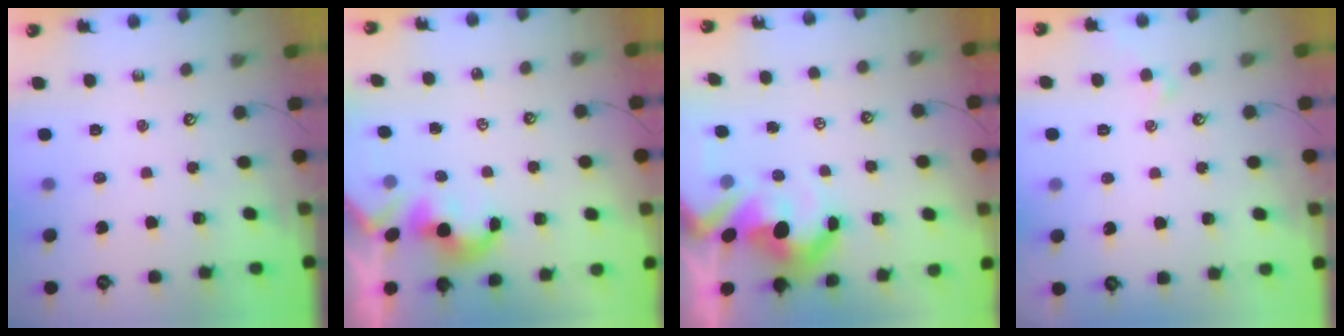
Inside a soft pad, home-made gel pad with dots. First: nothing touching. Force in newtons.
{"total": 2.0, "press": 2.0, "slide": 0.3}
{"total": 12.6, "press": 12.4, "slide": 2.0}
{"total": 1.6, "press": 1.5, "slide": 0.4}